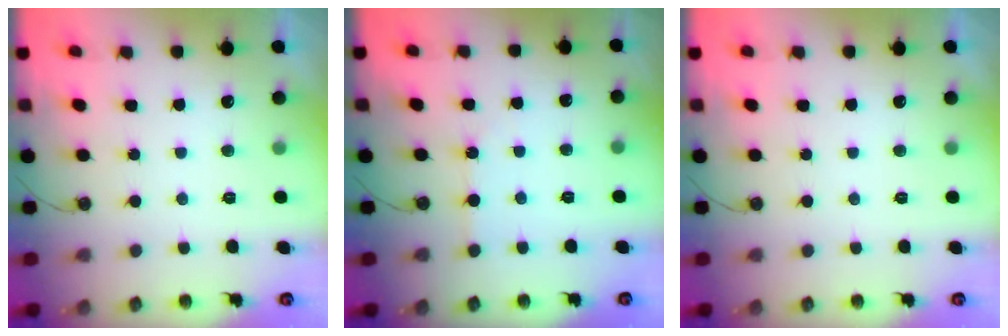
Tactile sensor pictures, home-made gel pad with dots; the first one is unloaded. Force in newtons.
{"total": 1.4, "press": 1.3, "slide": 0.3}
{"total": 0.0}